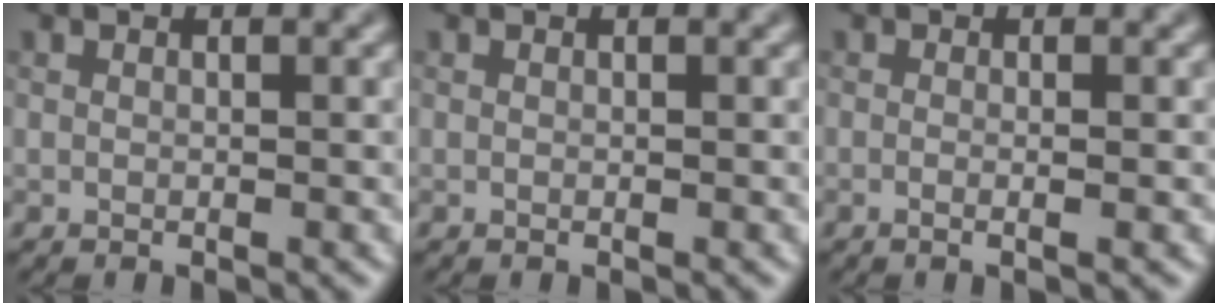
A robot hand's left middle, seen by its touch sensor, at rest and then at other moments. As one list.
[{"total": 0.0}, {"total": 1.0, "force": [-0.2, 0.3, 0.9], "torque": [-0.006, 0.002, -0.017]}]